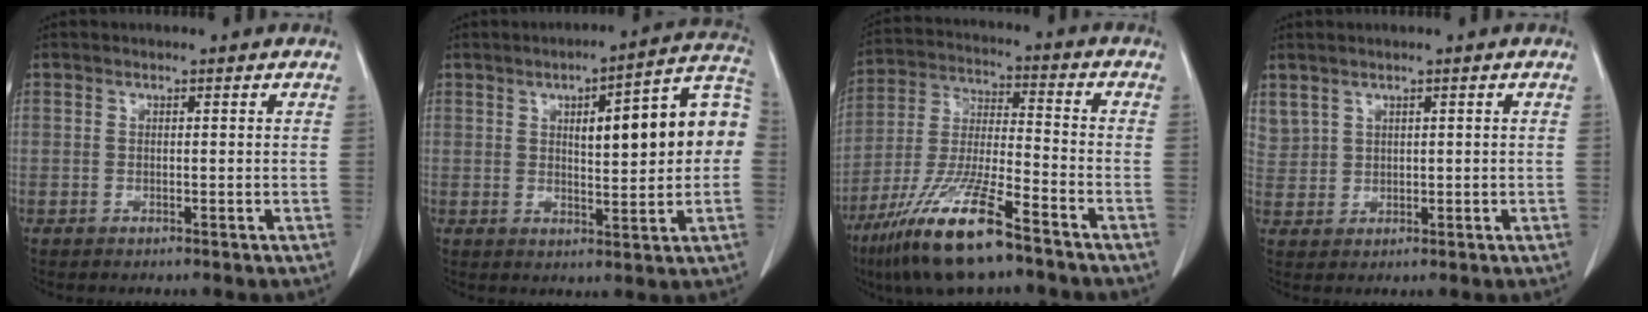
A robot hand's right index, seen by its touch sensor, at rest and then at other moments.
{"total": 14.2, "force": [1.8, 3.3, 13.7], "torque": [-0.181, 0.039, 0.026]}
{"total": 15.4, "force": [-10.1, 1.9, 11.4], "torque": [-0.244, -0.033, -0.189]}
{"total": 3.6, "force": [2.2, 2.7, 1.0], "torque": [-0.026, 0.011, 0.058]}